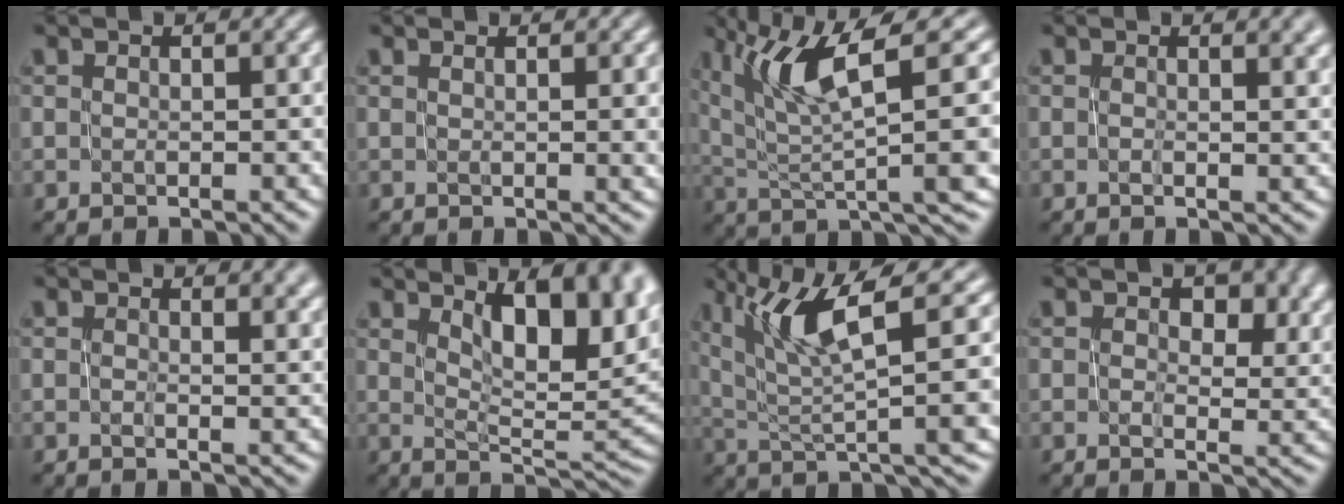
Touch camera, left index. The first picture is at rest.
{"total": 1.6, "force": [0.3, 0.4, 1.5], "torque": [-0.017, 0.001, 0.005]}
{"total": 10.1, "force": [4.6, 2.0, 8.8], "torque": [-0.142, 0.018, 0.093]}
{"total": 2.8, "force": [0.6, 1.3, 2.4], "torque": [-0.020, 0.009, 0.002]}
{"total": 3.6, "force": [1.0, 1.8, 3.0], "torque": [-0.024, 0.008, 0.007]}
{"total": 10.1, "force": [3.4, 4.2, 8.5], "torque": [-0.112, 0.001, 0.057]}
{"total": 8.9, "force": [4.1, 1.7, 7.6], "torque": [-0.123, 0.016, 0.084]}
{"total": 6.1, "force": [2.0, 3.9, 4.2], "torque": [-0.052, 0.008, 0.020]}